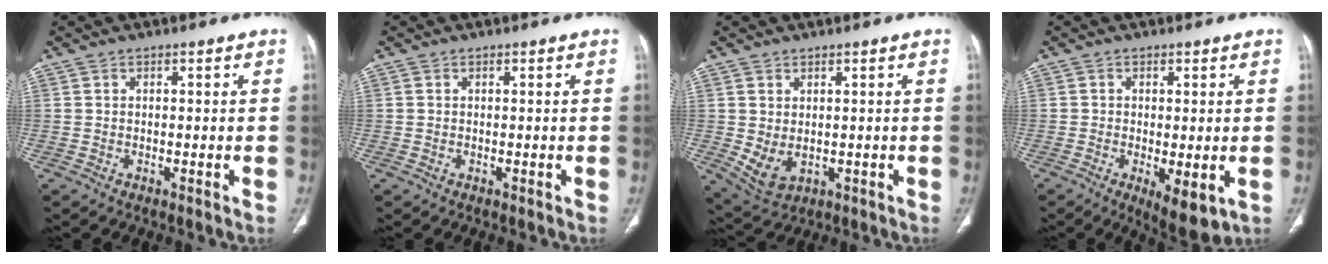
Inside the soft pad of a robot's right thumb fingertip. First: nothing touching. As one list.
[{"total": 0.0}, {"total": 5.3, "force": [-0.1, 3.5, 3.9], "torque": [-0.074, -0.005, 0.021]}, {"total": 7.1, "force": [-2.1, 2.7, 6.3], "torque": [-0.094, -0.020, -0.026]}]